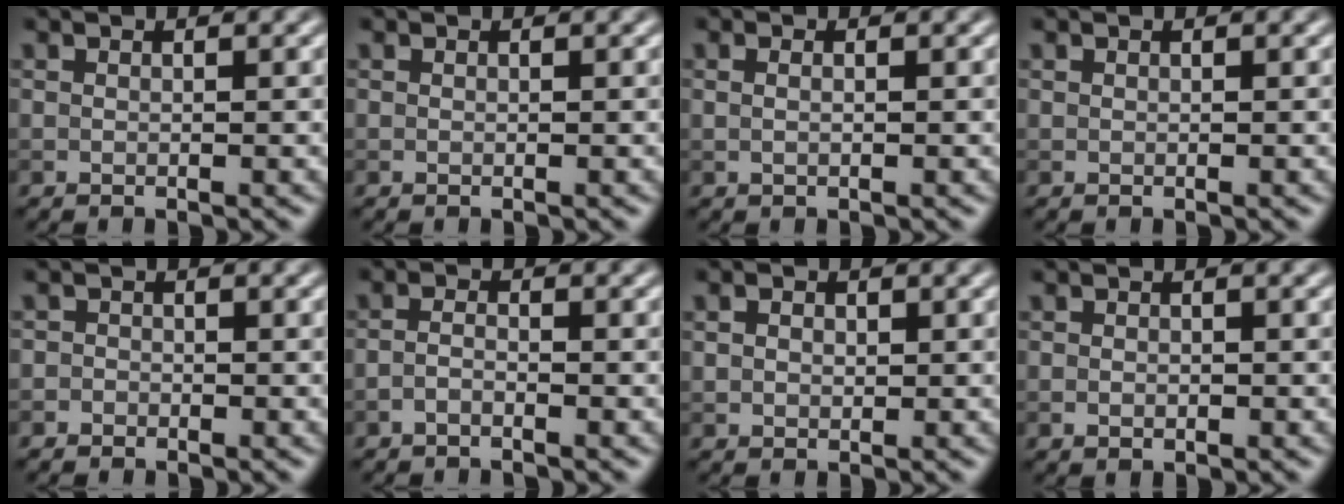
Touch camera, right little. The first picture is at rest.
{"total": 0.0}
{"total": 1.3, "force": [0.5, 0.7, 0.9], "torque": [-0.008, 0.002, -0.004]}
{"total": 0.0}
{"total": 1.0, "force": [-0.5, 0.8, 0.0], "torque": [0.014, -0.001, -0.014]}
{"total": 1.1, "force": [-0.8, 0.3, 0.7], "torque": [-0.018, 0.002, -0.019]}
{"total": 1.9, "force": [0.7, 1.5, 1.0], "torque": [-0.020, 0.011, 0.006]}
{"total": 0.8, "force": [-0.2, 0.6, 0.6], "torque": [-0.009, -0.001, -0.003]}